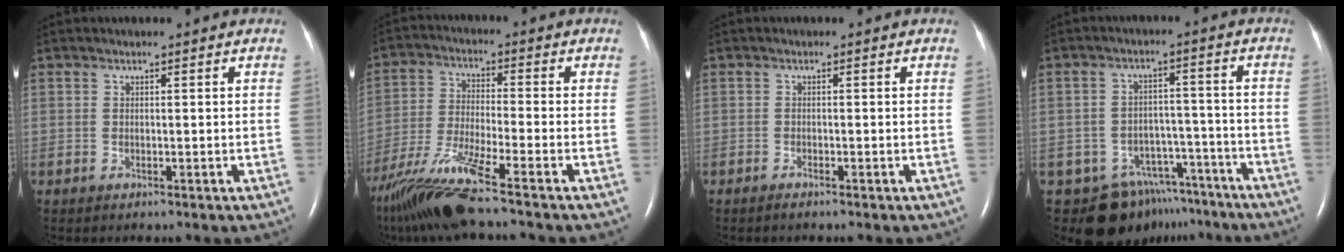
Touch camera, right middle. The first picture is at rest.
{"total": 12.6, "force": [-9.4, -0.7, 8.4], "torque": [-0.172, -0.032, -0.176]}
{"total": 0.8, "force": [-0.7, -0.1, 0.4], "torque": [-0.013, -0.002, -0.012]}
{"total": 12.3, "force": [-9.8, 7.3, 1.5], "torque": [-0.020, 0.034, -0.125]}